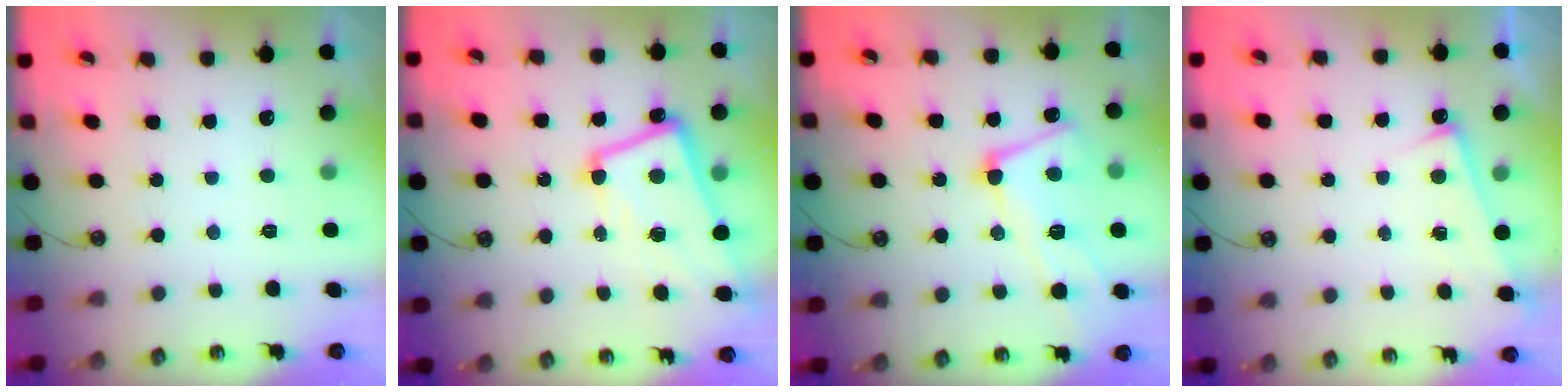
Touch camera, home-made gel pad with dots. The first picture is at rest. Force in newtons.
{"total": 8.2, "press": 8.0, "slide": 1.9}
{"total": 6.5, "press": 6.4, "slide": 1.4}
{"total": 2.5, "press": 2.5, "slide": 0.4}